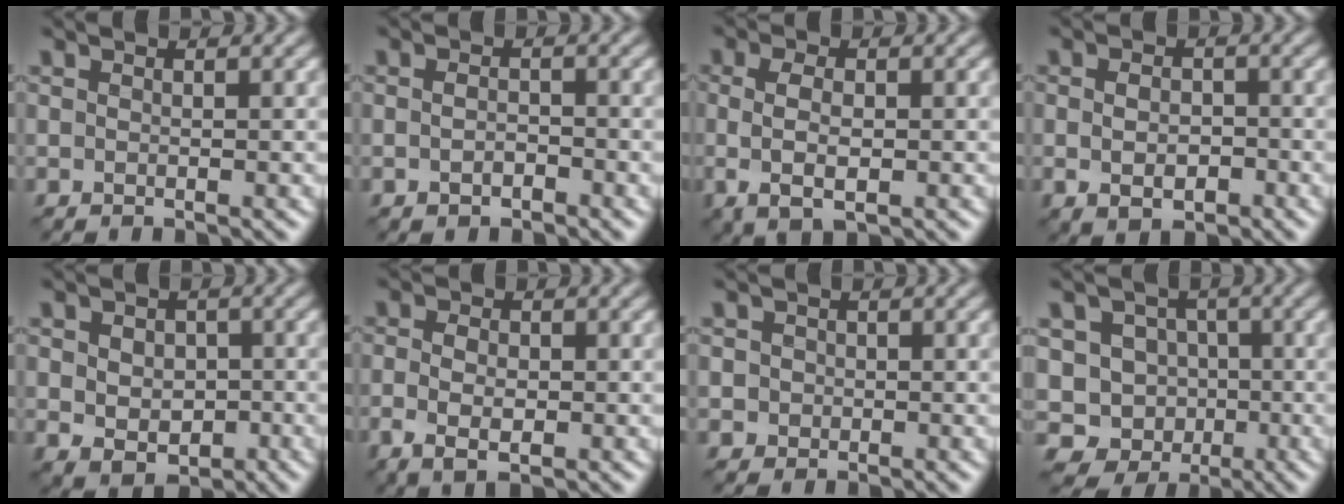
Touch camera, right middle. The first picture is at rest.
{"total": 1.0, "force": [-0.7, 0.4, 0.7], "torque": [-0.015, 0.003, -0.014]}
{"total": 3.2, "force": [-0.3, 1.6, 2.8], "torque": [-0.066, -0.003, -0.001]}
{"total": 2.7, "force": [-0.7, 1.7, 1.9], "torque": [-0.027, -0.002, -0.012]}
{"total": 4.9, "force": [-0.7, 4.0, 2.8], "torque": [-0.033, -0.010, -0.011]}
{"total": 3.0, "force": [-0.8, 1.7, 2.3], "torque": [-0.047, -0.007, -0.011]}
{"total": 1.7, "force": [0.0, 1.7, 0.4], "torque": [0.013, 0.013, -0.016]}
{"total": 6.8, "force": [-1.6, 6.4, 1.7], "torque": [0.001, 0.018, -0.054]}